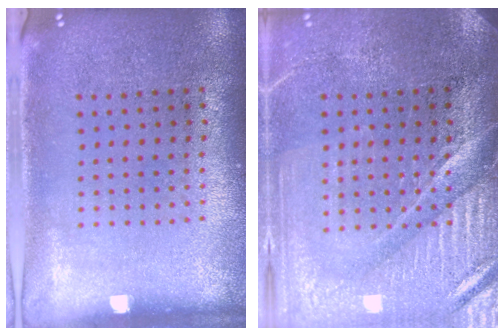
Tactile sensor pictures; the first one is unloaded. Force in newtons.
{"total": 4.2, "press": 3.8, "slide": 1.7}